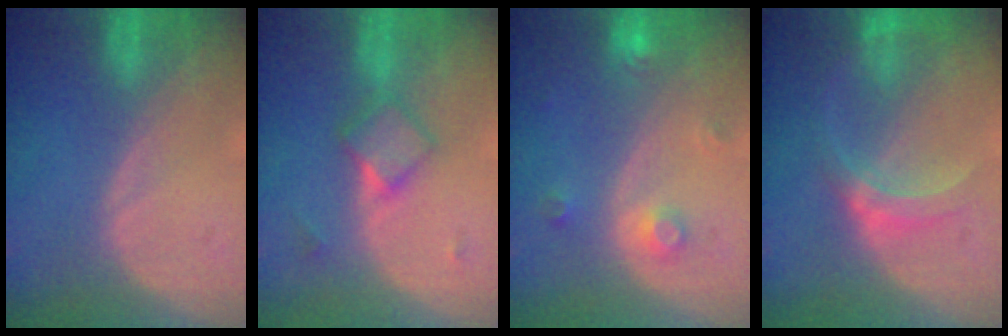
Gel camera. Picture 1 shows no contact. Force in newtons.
{"total": 4.7, "press": 4.2, "slide": 2.0}
{"total": 3.1, "press": 2.9, "slide": 1.2}
{"total": 5.6, "press": 5.6, "slide": 0.4}